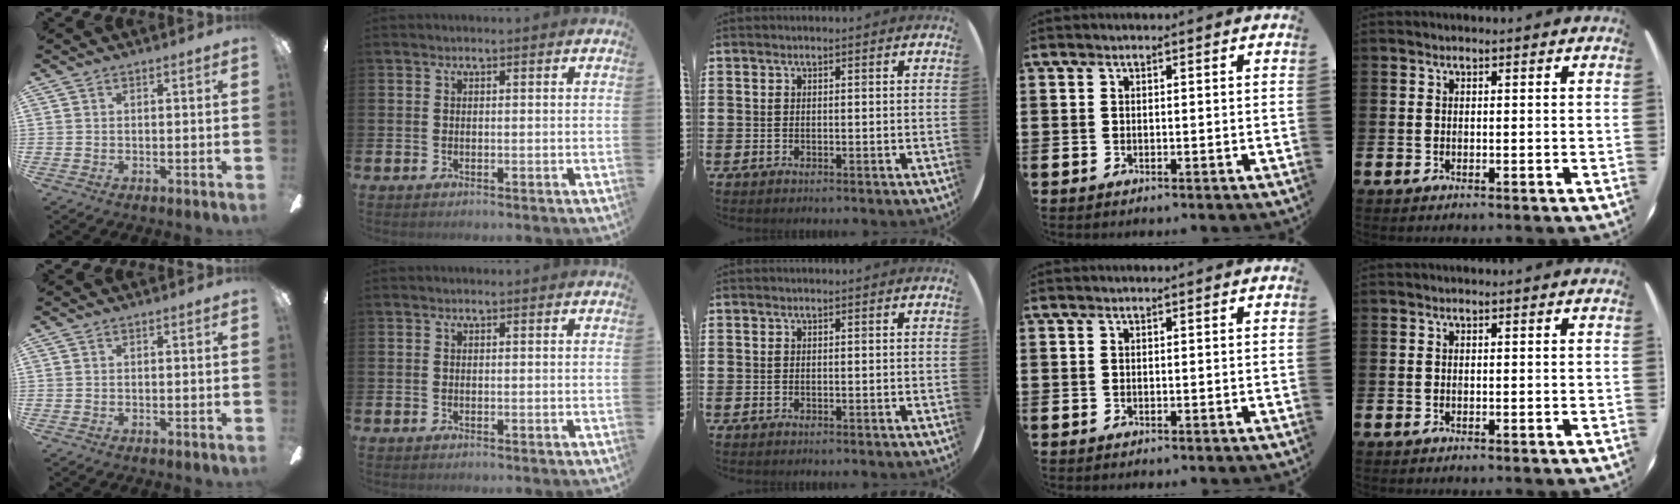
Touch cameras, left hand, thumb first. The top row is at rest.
{}